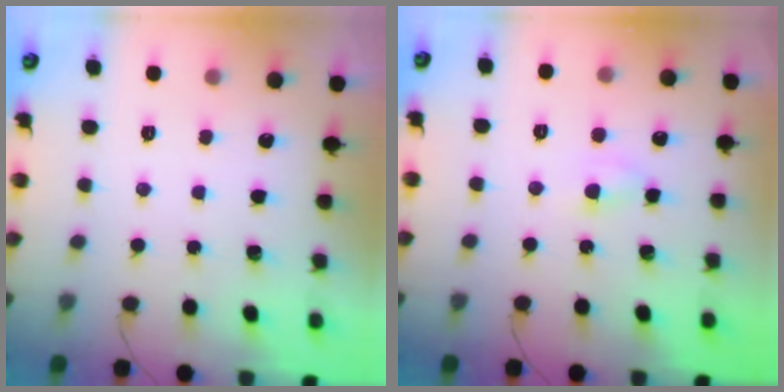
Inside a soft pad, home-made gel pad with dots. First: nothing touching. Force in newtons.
{"total": 2.8, "press": 2.6, "slide": 1.0}